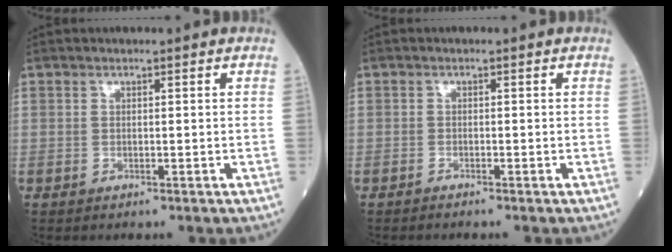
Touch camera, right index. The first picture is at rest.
{"total": 0.7, "force": [-0.6, -0.2, 0.2], "torque": [-0.006, 0.001, -0.011]}